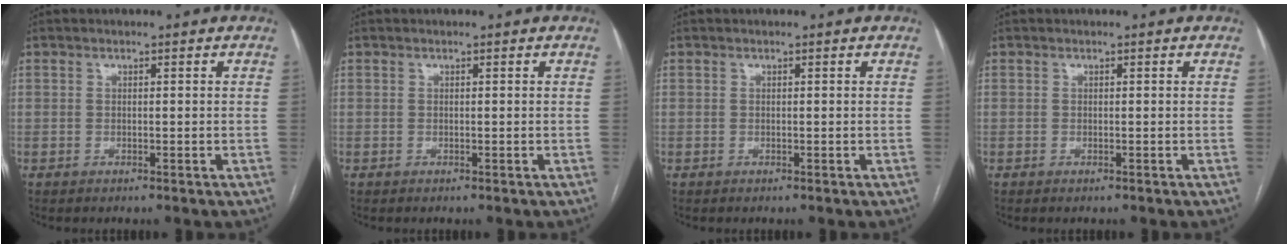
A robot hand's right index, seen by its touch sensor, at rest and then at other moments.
{"total": 0.0}
{"total": 0.0}
{"total": 0.0}